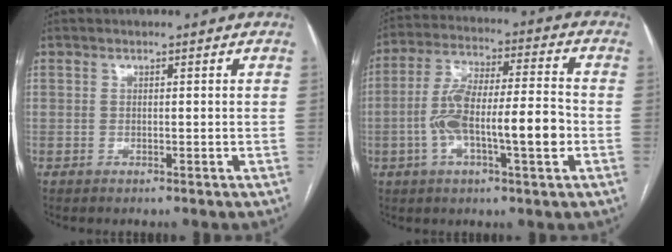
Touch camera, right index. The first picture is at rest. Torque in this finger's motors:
{"motor_torque": [1.86, -0.28, 0.84, 0.21]}